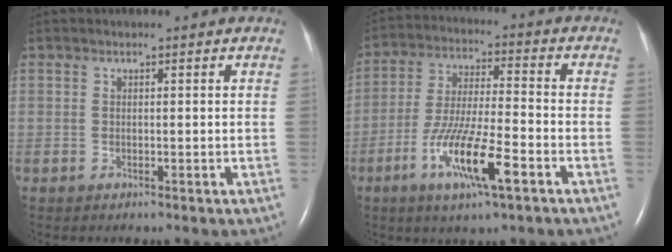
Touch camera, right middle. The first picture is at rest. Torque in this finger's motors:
{"motor_torque": [1.27, -0.87, 0.40, 0.16]}